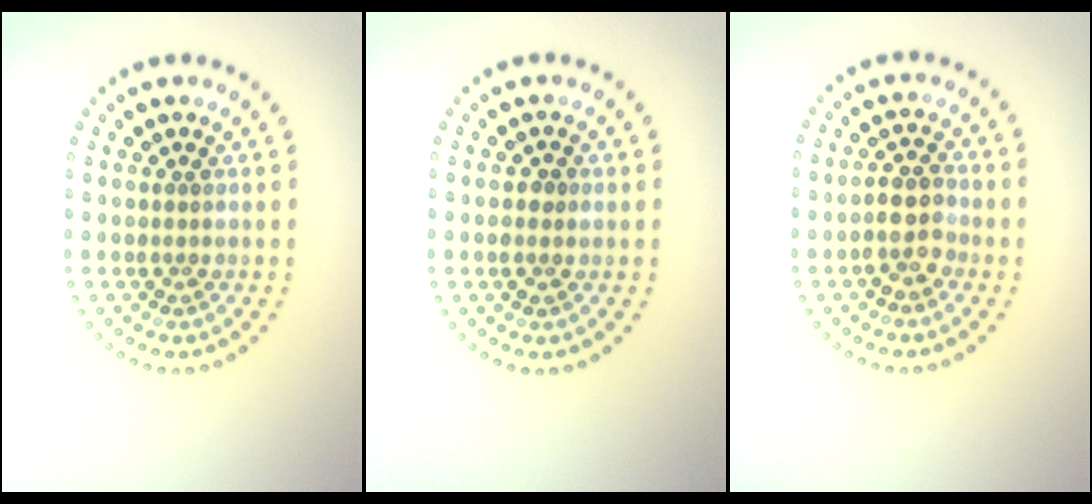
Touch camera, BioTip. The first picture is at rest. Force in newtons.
{"total": 1.2, "press": 1.2, "slide": 0.1}
{"total": 2.7, "press": 2.5, "slide": 1.0}